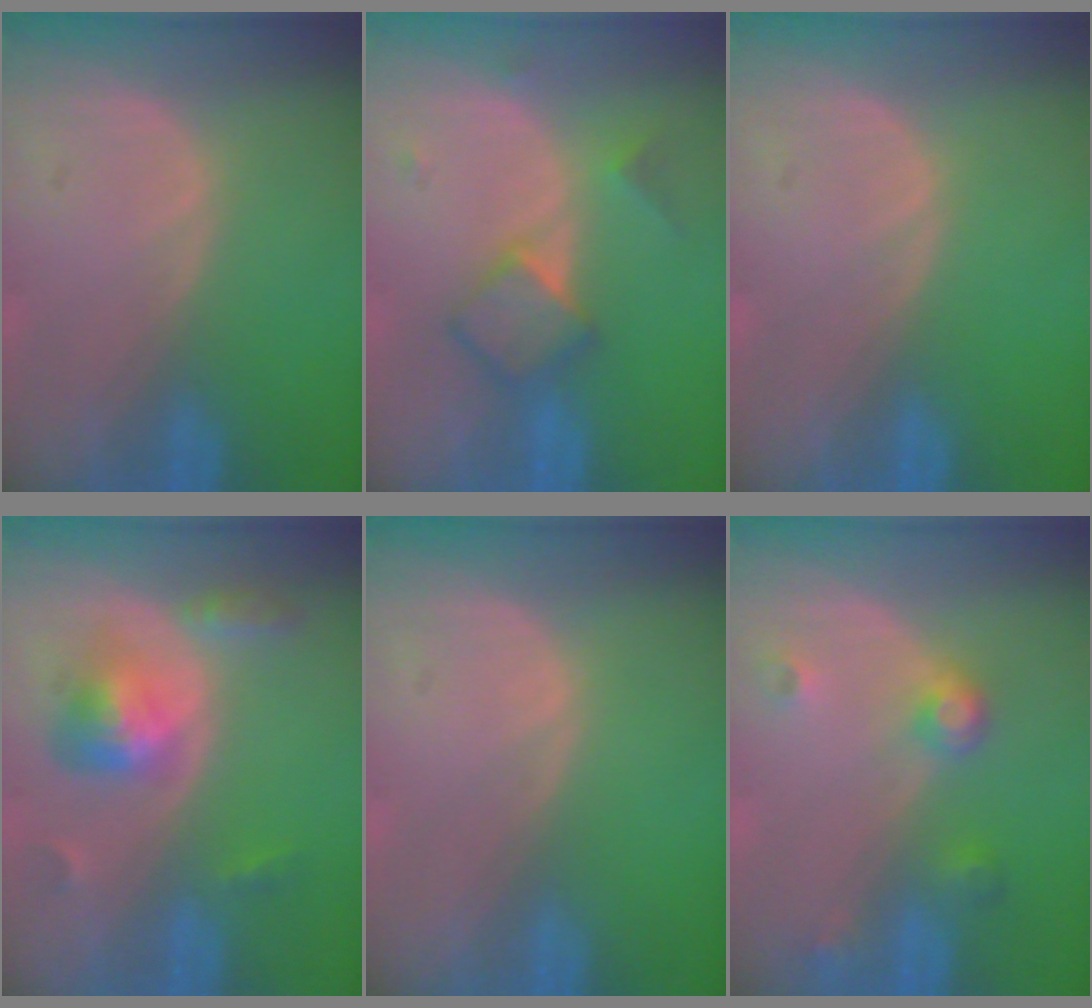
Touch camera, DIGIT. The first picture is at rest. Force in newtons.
{"total": 4.9, "press": 4.7, "slide": 1.4}
{"total": 0.0}
{"total": 6.0, "press": 5.3, "slide": 2.7}
{"total": 0.0}
{"total": 3.8, "press": 3.5, "slide": 1.5}